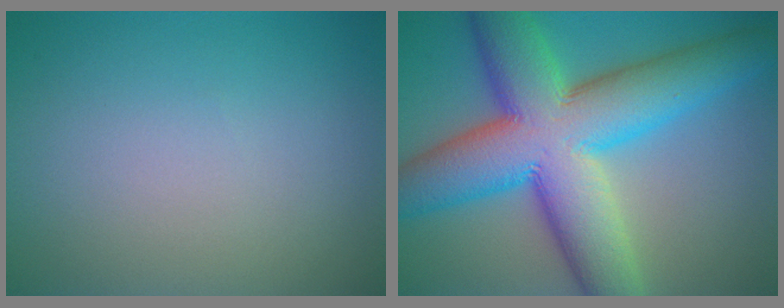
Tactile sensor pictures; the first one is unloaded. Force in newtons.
{"total": 14.4, "press": 14.4, "slide": 0.3}